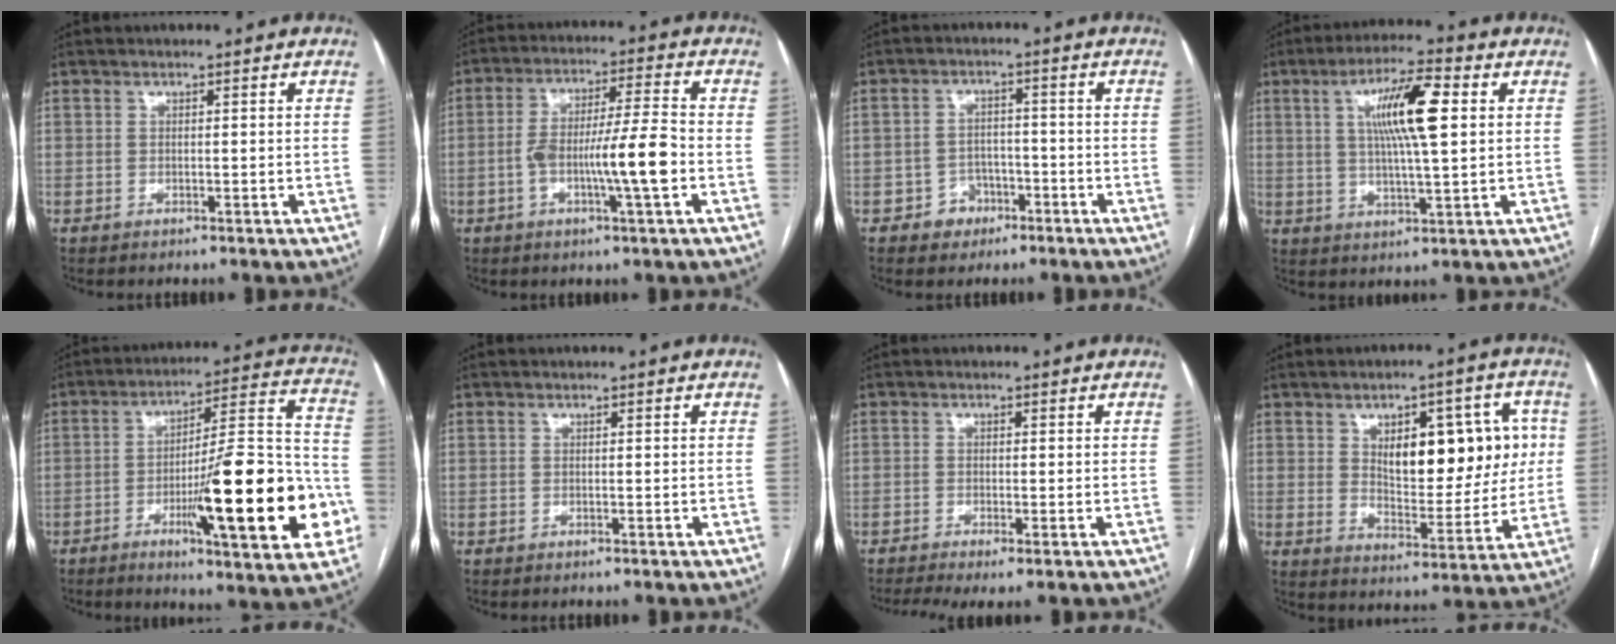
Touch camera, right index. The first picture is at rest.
{"total": 10.4, "force": [-2.7, 0.4, 10.0], "torque": [-0.178, 0.007, -0.049]}
{"total": 4.1, "force": [-2.2, 3.4, 0.8], "torque": [-0.005, 0.015, -0.030]}
{"total": 11.0, "force": [2.7, 1.4, 10.6], "torque": [-0.190, 0.011, 0.046]}
{"total": 23.0, "force": [-7.0, 3.0, 21.7], "torque": [-0.276, 0.004, -0.097]}
{"total": 0.0}
{"total": 4.8, "force": [-2.9, 0.8, 3.7], "torque": [-0.065, -0.012, -0.051]}
{"total": 14.2, "force": [3.3, 6.4, 12.2], "torque": [-0.160, 0.022, 0.059]}